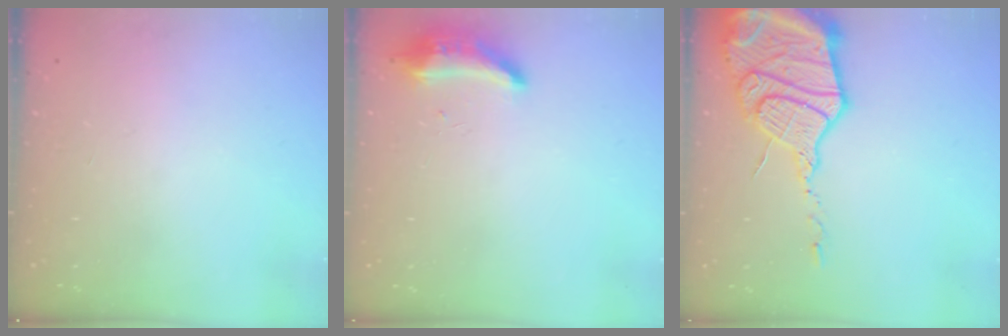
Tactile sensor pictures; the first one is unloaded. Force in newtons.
{"total": 8.4, "press": 8.3, "slide": 1.6}
{"total": 21.6, "press": 21.5, "slide": 2.1}